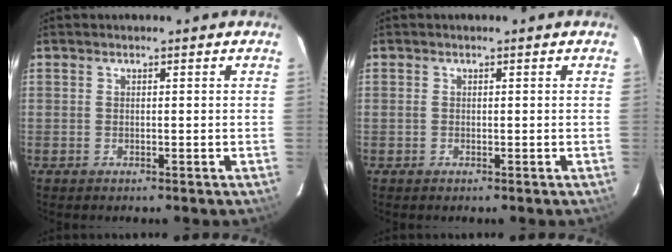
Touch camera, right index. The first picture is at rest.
{"total": 0.0}